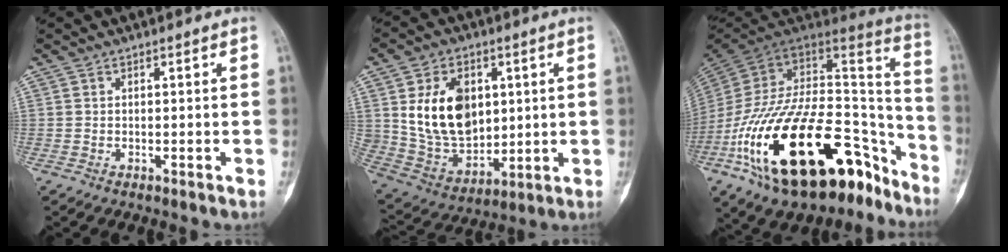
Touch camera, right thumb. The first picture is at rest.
{"total": 17.1, "force": [4.0, 11.9, 11.6], "torque": [-0.165, -0.019, 0.092]}
{"total": 36.0, "force": [-19.2, 17.1, 25.2], "torque": [-0.392, 0.074, -0.307]}